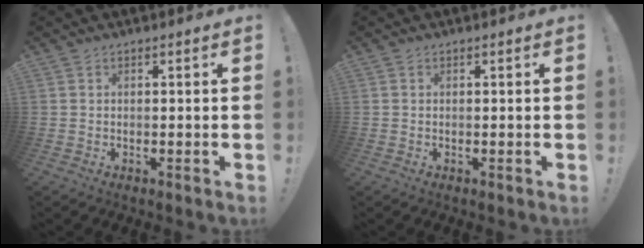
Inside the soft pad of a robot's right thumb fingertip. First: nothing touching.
{"total": 0.0}